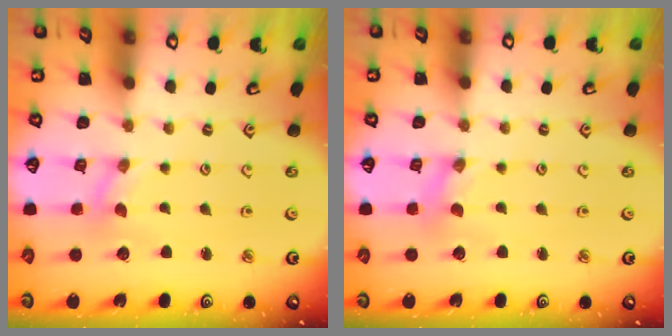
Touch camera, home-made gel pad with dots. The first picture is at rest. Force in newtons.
{"total": 0.0}